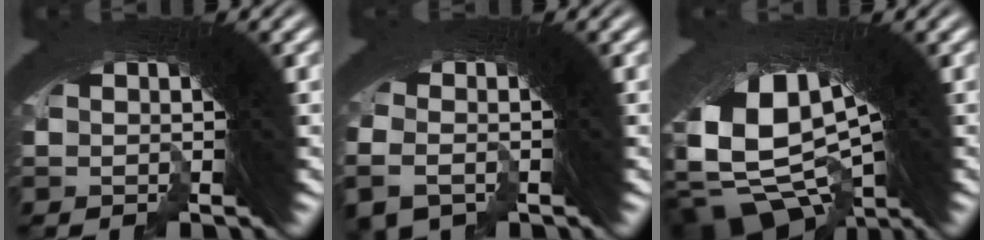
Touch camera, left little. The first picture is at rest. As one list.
[{"total": 2.6, "force": [-0.9, 2.2, 0.9], "torque": [-0.020, -0.001, -0.016]}, {"total": 15.8, "force": [-6.4, 10.3, 10.2], "torque": [-0.229, -0.077, -0.080]}]